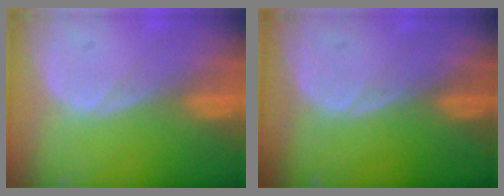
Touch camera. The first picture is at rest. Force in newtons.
{"total": 0.0}